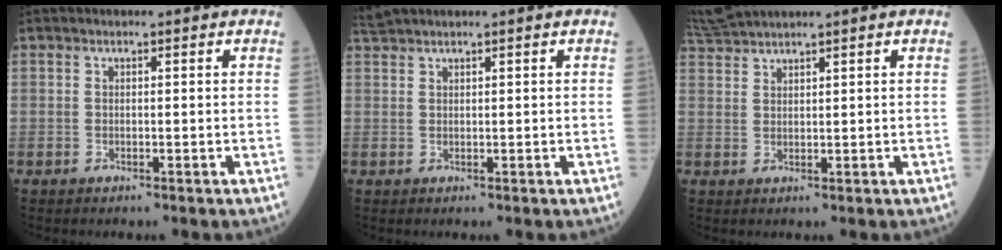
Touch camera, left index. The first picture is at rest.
{"total": 1.7, "force": [1.6, -0.4, 0.4], "torque": [-0.013, 0.018, 0.040]}
{"total": 4.2, "force": [4.0, -0.8, 1.1], "torque": [-0.038, 0.019, 0.088]}